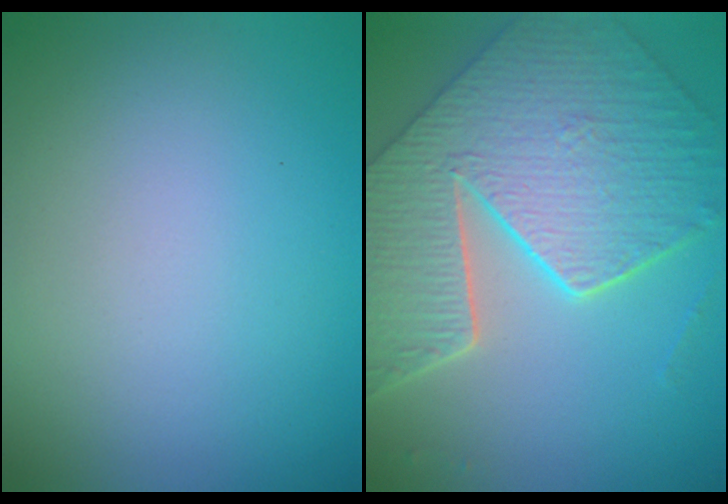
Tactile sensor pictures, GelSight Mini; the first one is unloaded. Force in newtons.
{"total": 9.2, "press": 6.7, "slide": 6.3}